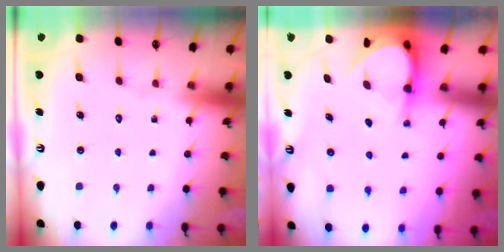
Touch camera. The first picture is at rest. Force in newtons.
{"total": 4.8, "press": 4.8, "slide": 0.1}